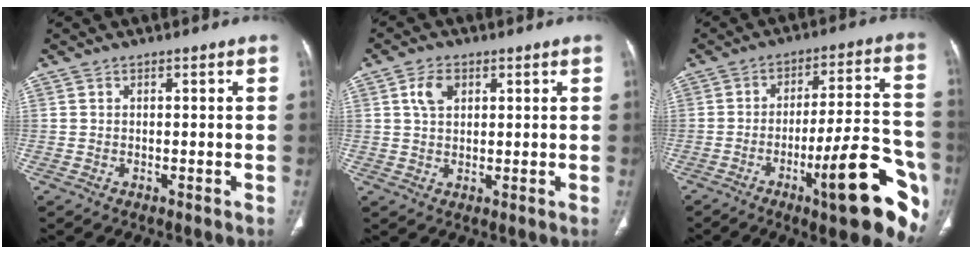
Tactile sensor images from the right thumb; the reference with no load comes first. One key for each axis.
{"total": 4.4, "fx": 1.7, "fy": 2.9, "fz": 2.9, "tx": -0.049, "ty": 0.000, "tz": 0.034}
{"total": 21.2, "fx": -8.8, "fy": 4.8, "fz": 18.7, "tx": -0.208, "ty": 0.040, "tz": -0.119}